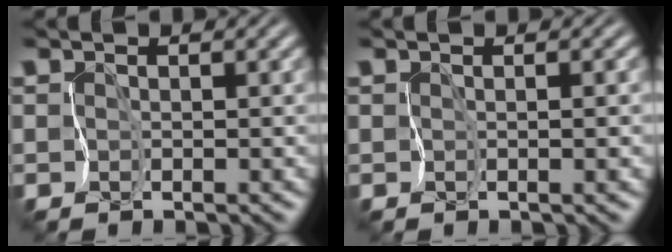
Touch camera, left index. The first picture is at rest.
{"total": 1.2, "force": [-0.2, 0.4, 1.1], "torque": [-0.002, 0.003, 0.006]}